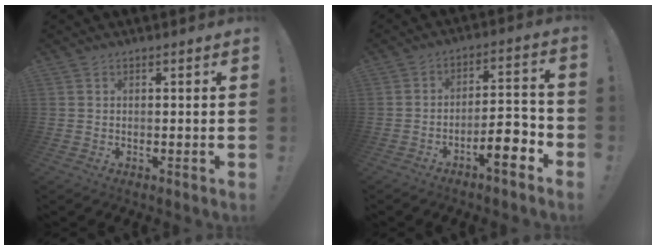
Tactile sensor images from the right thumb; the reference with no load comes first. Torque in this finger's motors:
{"motor_torque": [1.22, 1.36, 0.81, -1.15, 0.32]}